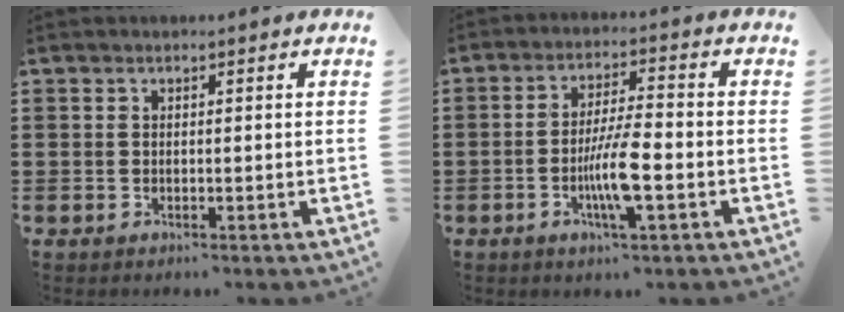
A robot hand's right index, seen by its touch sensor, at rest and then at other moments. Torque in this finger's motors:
{"motor_torque": [0.60, 0.08, 0.48, 0.11]}